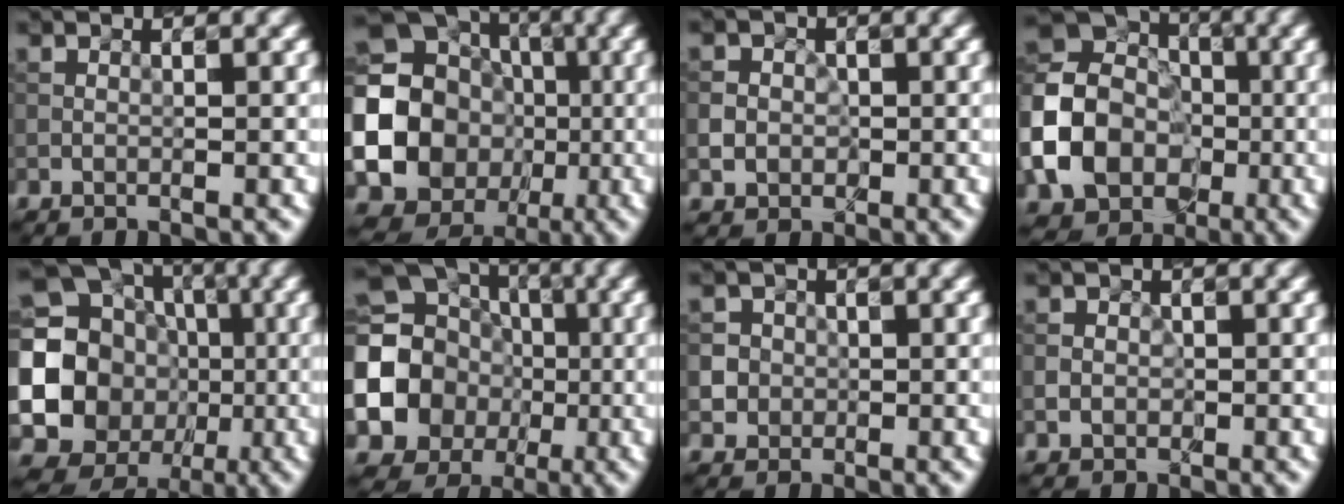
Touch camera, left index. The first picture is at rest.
{"total": 23.6, "force": [-2.4, 22.1, 7.9], "torque": [-0.169, -0.007, -0.084]}
{"total": 2.5, "force": [-0.2, 2.4, 0.7], "torque": [0.006, 0.004, -0.014]}
{"total": 10.6, "force": [-2.3, 8.6, 5.7], "torque": [-0.114, -0.008, -0.052]}
{"total": 20.5, "force": [-0.9, 19.0, 7.8], "torque": [-0.176, 0.005, -0.046]}
{"total": 18.6, "force": [-2.0, 17.0, 7.2], "torque": [-0.170, -0.003, -0.076]}
{"total": 4.5, "force": [-0.4, 4.4, 1.0], "torque": [-0.001, 0.022, -0.021]}
{"total": 1.7, "force": [-0.1, 1.7, 0.5], "torque": [0.008, 0.004, -0.008]}